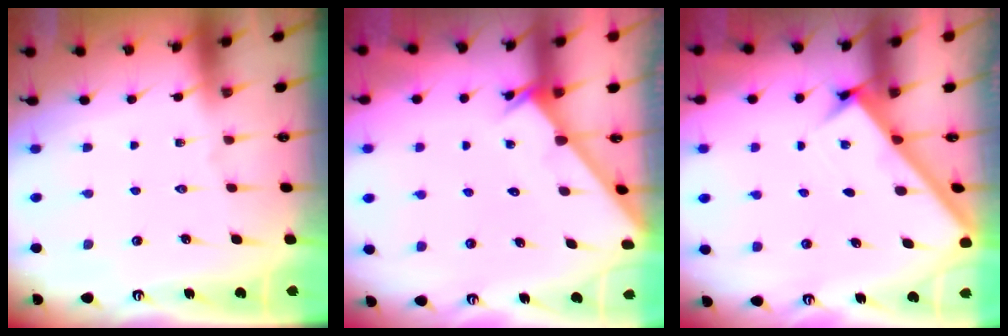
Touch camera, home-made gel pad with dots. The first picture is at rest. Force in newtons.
{"total": 1.9, "press": 1.9, "slide": 0.1}
{"total": 2.7, "press": 2.7, "slide": 0.4}